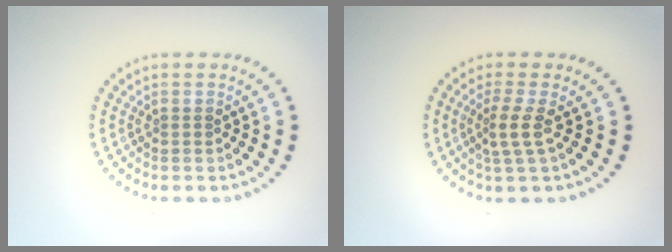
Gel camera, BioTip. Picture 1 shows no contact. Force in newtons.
{"total": 2.3, "press": 1.6, "slide": 1.6}